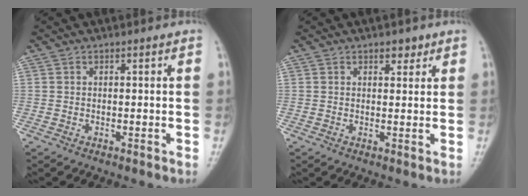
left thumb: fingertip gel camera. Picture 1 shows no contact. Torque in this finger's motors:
{"motor_torque": [2.55, 2.46, 0.25, -0.10, 0.11]}